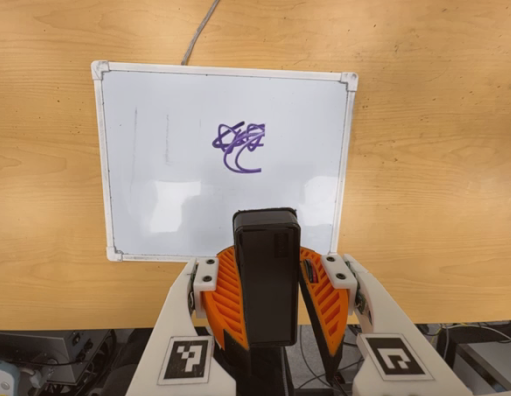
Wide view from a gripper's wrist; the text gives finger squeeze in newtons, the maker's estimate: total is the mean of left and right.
{"total": 9.9, "left": 10.1, "right": 9.6}